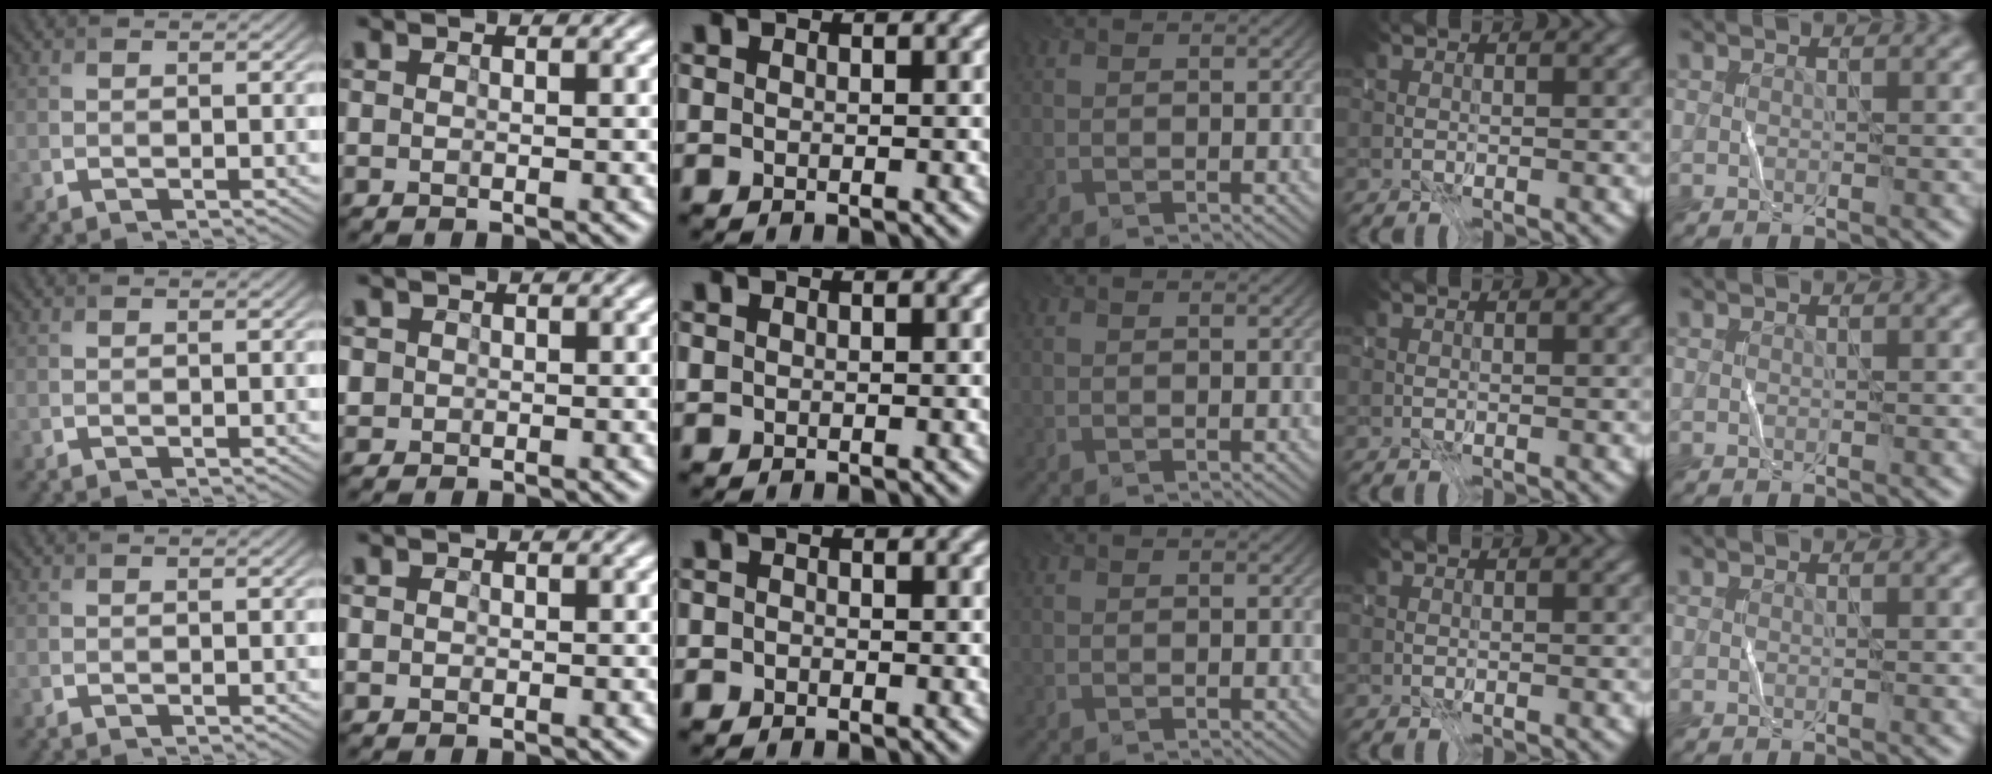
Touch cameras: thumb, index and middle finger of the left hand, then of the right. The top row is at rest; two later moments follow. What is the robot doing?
{"motion": "fold", "object": "receipt paper"}